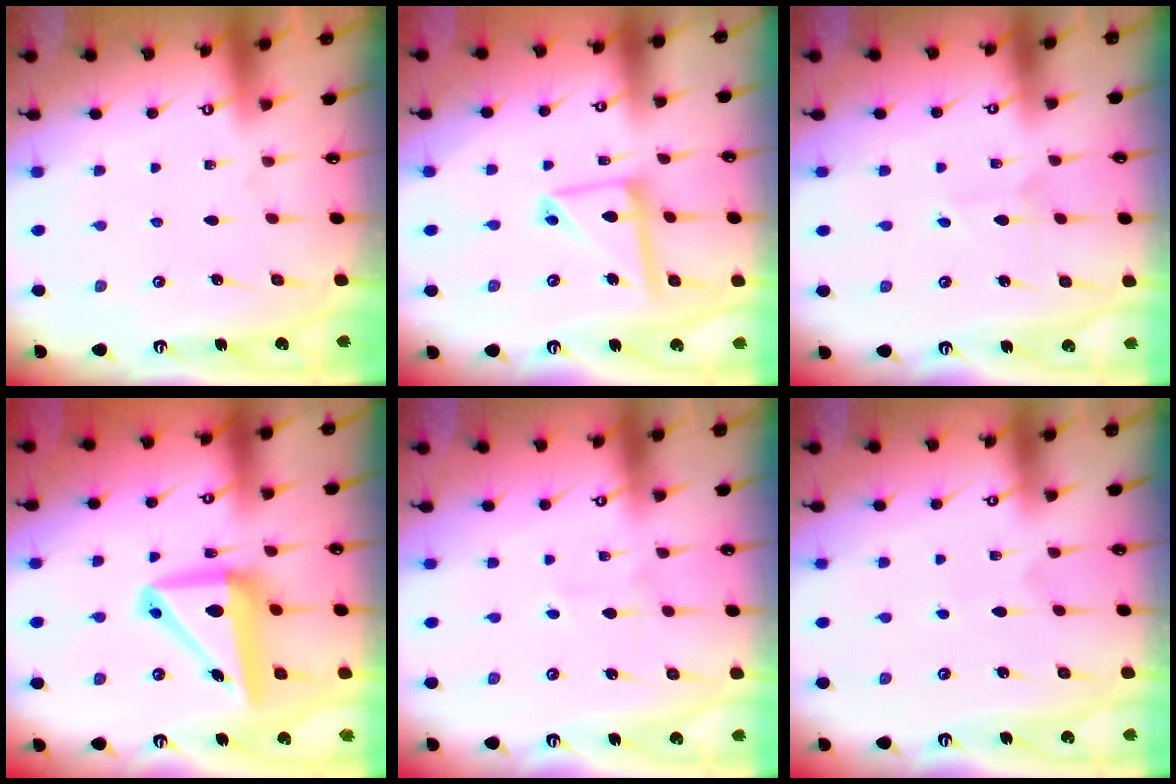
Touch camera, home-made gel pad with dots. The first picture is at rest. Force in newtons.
{"total": 12.5, "press": 12.5, "slide": 1.3}
{"total": 2.6, "press": 2.6, "slide": 0.2}
{"total": 13.1, "press": 12.8, "slide": 2.4}
{"total": 2.1, "press": 2.1, "slide": 0.2}
{"total": 3.0, "press": 3.0, "slide": 0.3}